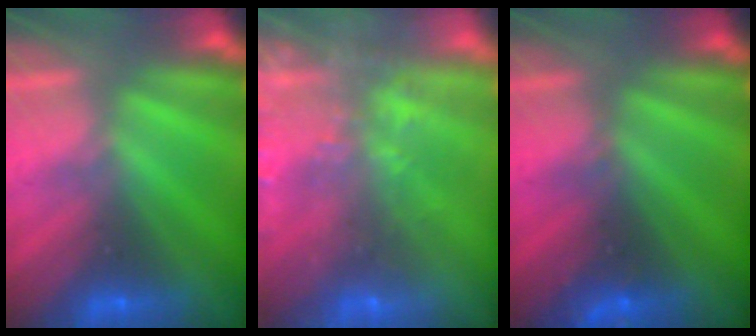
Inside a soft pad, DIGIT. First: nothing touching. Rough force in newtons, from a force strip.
{"total": 7.3}
{"total": 2.4}